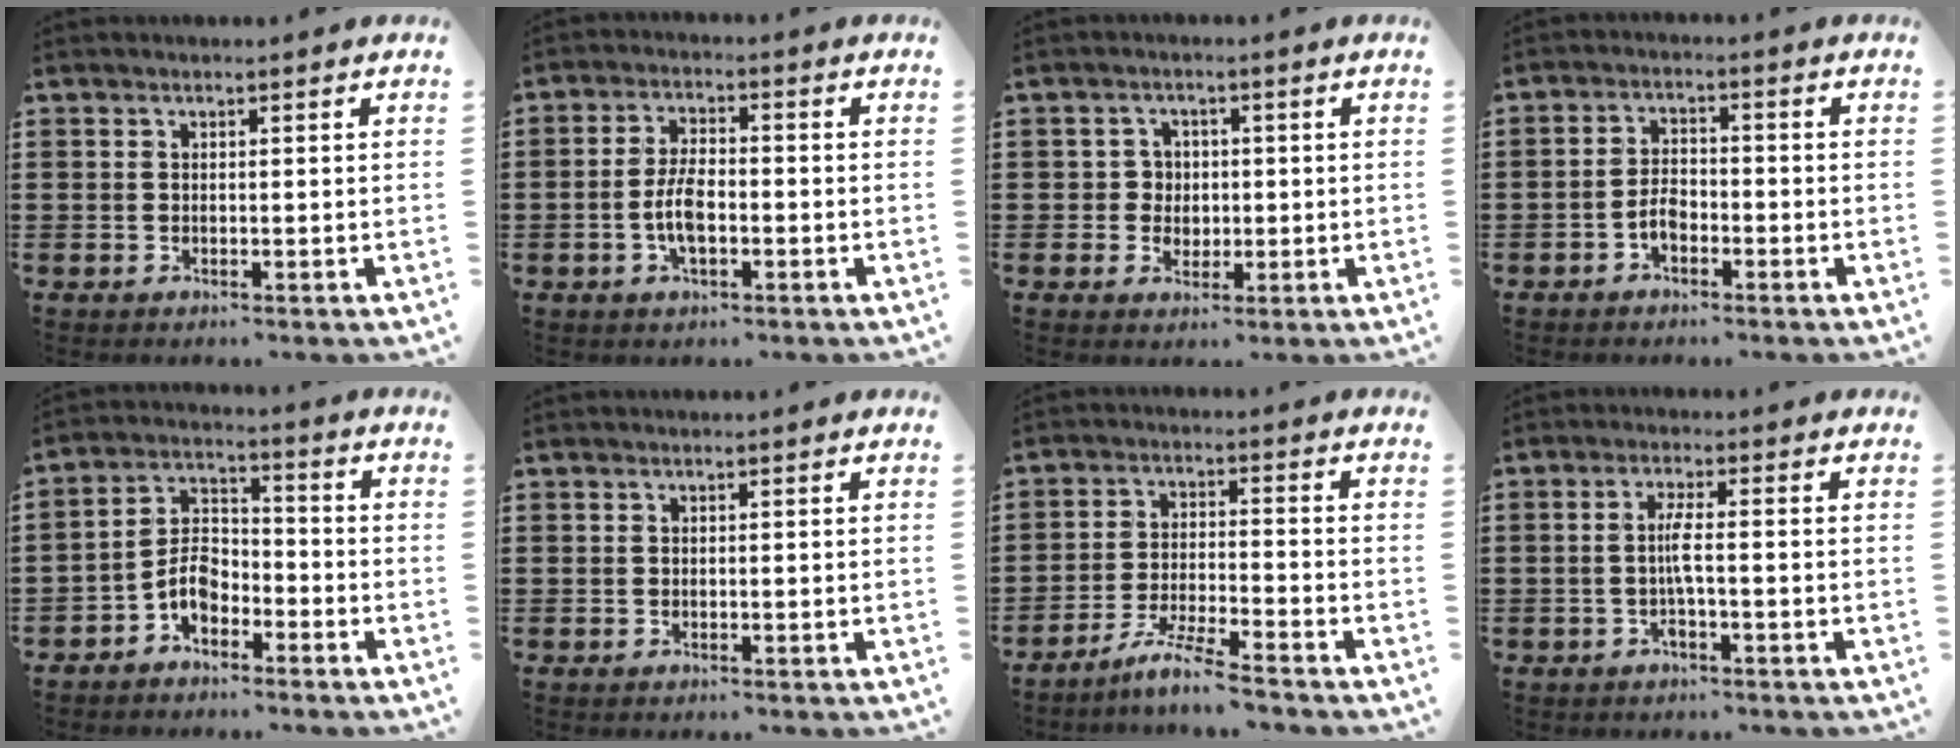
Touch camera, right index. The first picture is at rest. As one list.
[{"total": 5.4, "force": [-1.4, 2.1, 4.7], "torque": [-0.103, -0.001, -0.028]}, {"total": 3.0, "force": [-0.1, 2.9, 0.8], "torque": [-0.029, 0.009, -0.007]}, {"total": 3.1, "force": [-1.7, 1.6, 2.1], "torque": [-0.054, -0.001, -0.037]}, {"total": 5.3, "force": [-3.0, 3.1, 3.1], "torque": [-0.071, 0.010, -0.059]}, {"total": 0.0}, {"total": 6.1, "force": [-5.4, -0.7, 2.8], "torque": [-0.058, -0.013, -0.105]}, {"total": 3.2, "force": [-0.7, 0.3, 3.2], "torque": [-0.066, -0.003, -0.018]}]